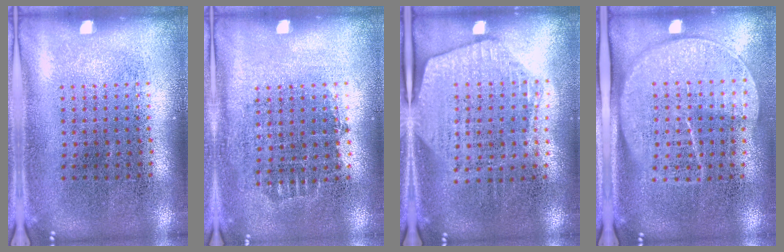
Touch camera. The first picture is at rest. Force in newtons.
{"total": 0.7, "press": 0.6, "slide": 0.3}
{"total": 1.8, "press": 1.6, "slide": 0.8}
{"total": 1.8, "press": 1.5, "slide": 1.0}